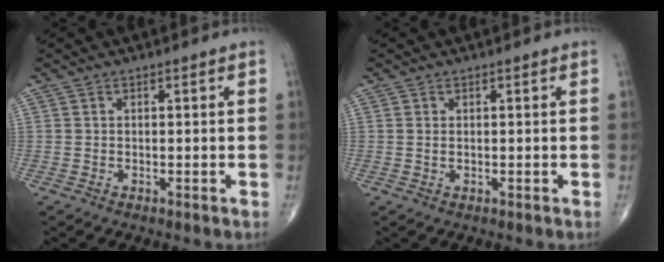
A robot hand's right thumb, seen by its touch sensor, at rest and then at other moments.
{"total": 0.5, "force": [0.2, 0.2, 0.5], "torque": [-0.011, 0.003, 0.006]}